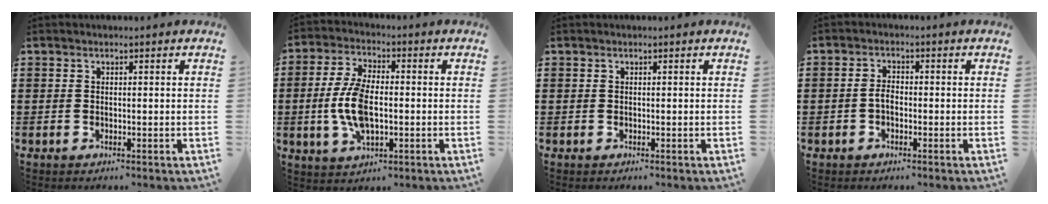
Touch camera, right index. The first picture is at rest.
{"total": 8.9, "force": [-1.0, 4.2, 7.8], "torque": [-0.179, -0.003, -0.024]}
{"total": 0.0}
{"total": 2.2, "force": [-0.7, 1.2, 1.7], "torque": [-0.043, 0.000, -0.016]}